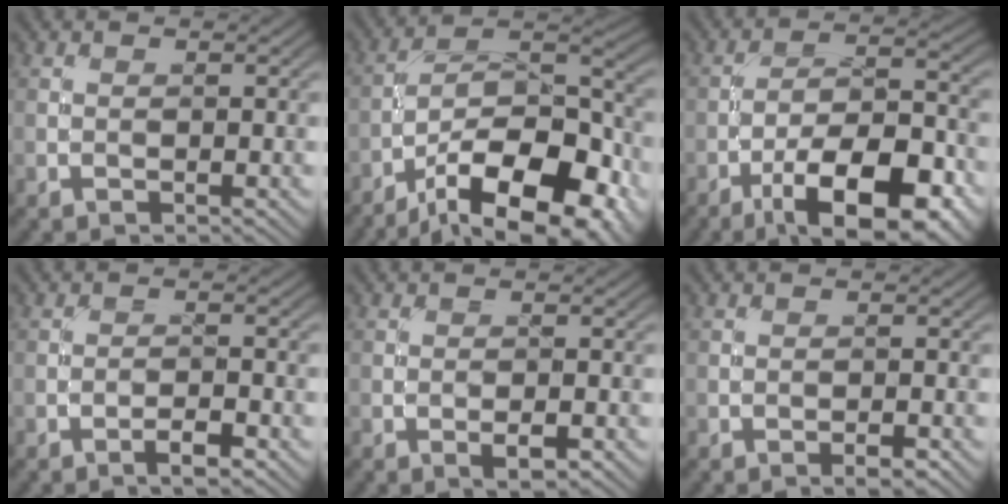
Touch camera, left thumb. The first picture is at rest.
{"total": 18.4, "force": [-12.0, 7.6, 11.8], "torque": [-0.160, -0.015, -0.180]}
{"total": 14.3, "force": [-8.3, 5.1, 10.4], "torque": [-0.170, 0.000, -0.136]}
{"total": 2.5, "force": [-1.7, 0.4, 1.8], "torque": [-0.035, 0.005, -0.034]}
{"total": 2.3, "force": [-1.0, 0.8, 1.9], "torque": [-0.032, -0.002, -0.018]}
{"total": 1.7, "force": [-1.0, 0.5, 1.2], "torque": [-0.019, 0.002, -0.018]}